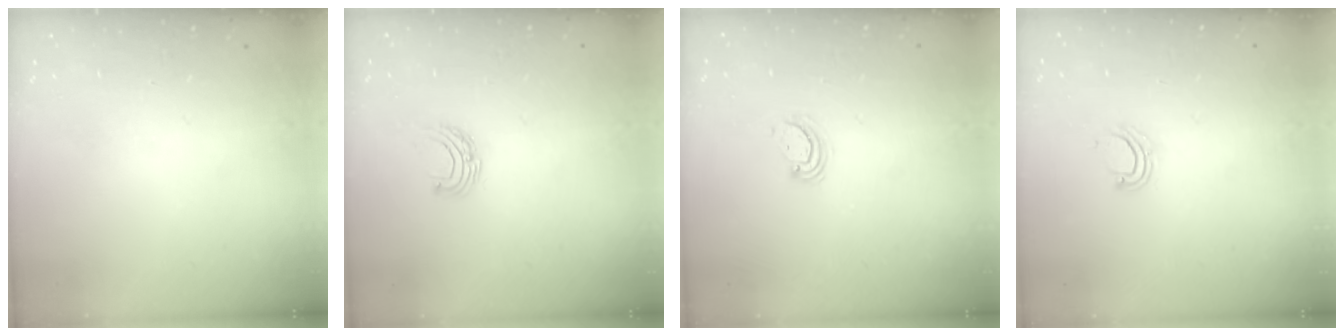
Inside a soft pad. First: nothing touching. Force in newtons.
{"total": 5.2, "press": 5.2, "slide": 0.5}
{"total": 4.0, "press": 4.0, "slide": 0.4}
{"total": 2.2, "press": 2.2, "slide": 0.1}